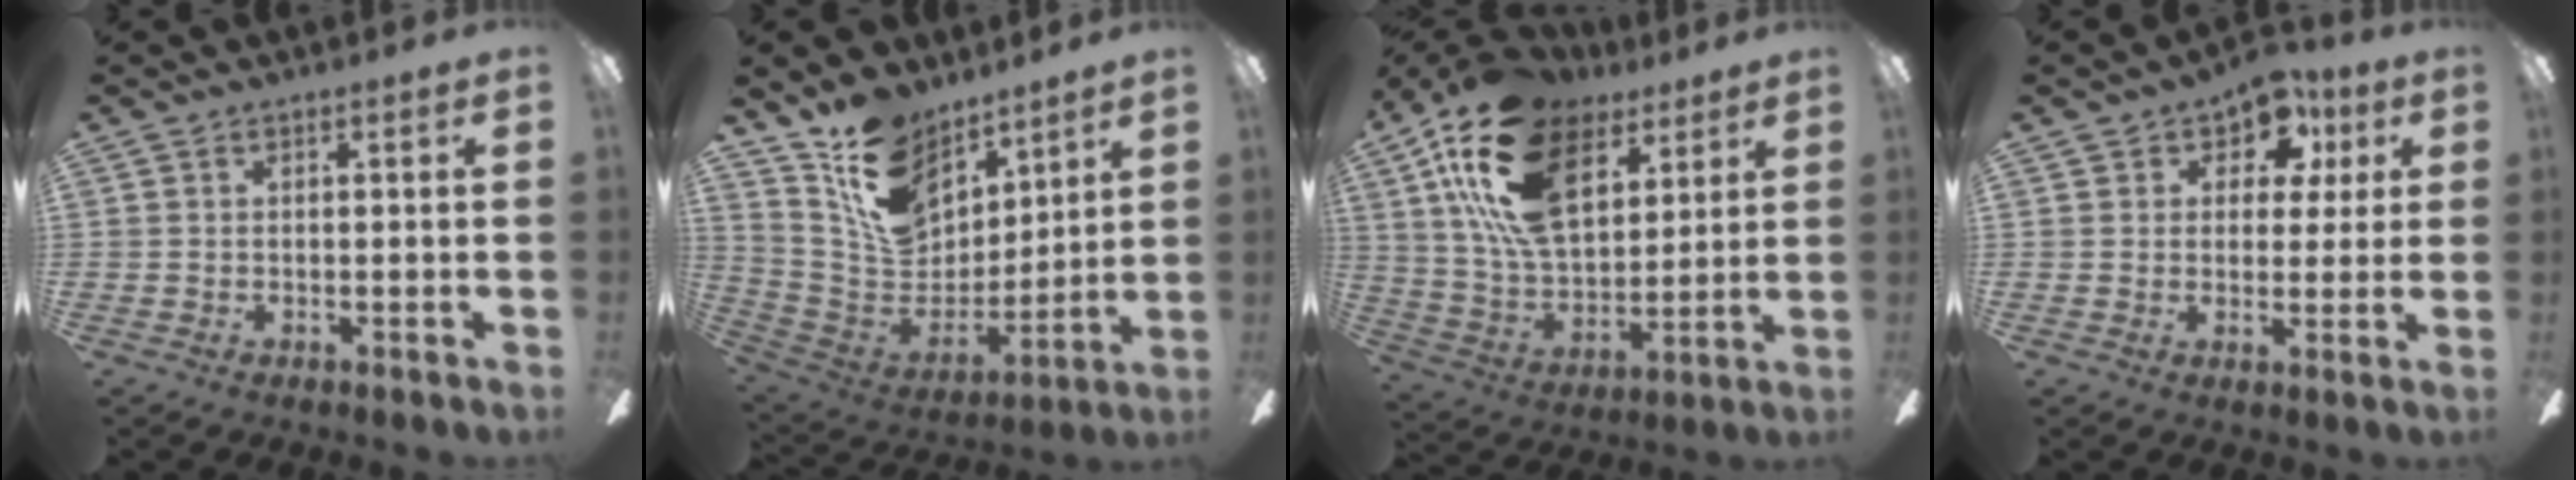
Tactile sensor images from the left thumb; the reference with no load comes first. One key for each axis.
{"total": 16.0, "fx": 11.2, "fy": 9.7, "fz": 6.0, "tx": -0.119, "ty": -0.071, "tz": 0.220}
{"total": 22.4, "fx": 12.5, "fy": 12.4, "fz": 13.8, "tx": -0.293, "ty": -0.052, "tz": 0.226}
{"total": 8.6, "fx": 4.7, "fy": 5.9, "fz": 4.2, "tx": -0.053, "ty": -0.016, "tz": 0.082}